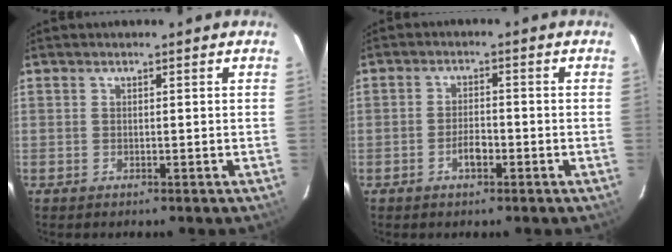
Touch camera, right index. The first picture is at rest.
{"total": 3.2, "force": [-1.6, 1.4, 2.3], "torque": [-0.045, 0.003, -0.027]}